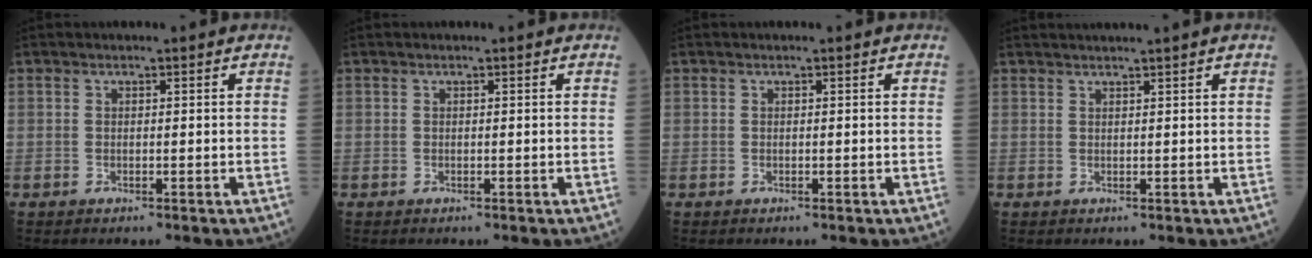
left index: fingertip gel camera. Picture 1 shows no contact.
{"total": 0.0}
{"total": 0.0}
{"total": 3.0, "force": [2.5, -1.0, 1.3], "torque": [-0.010, 0.016, 0.044]}